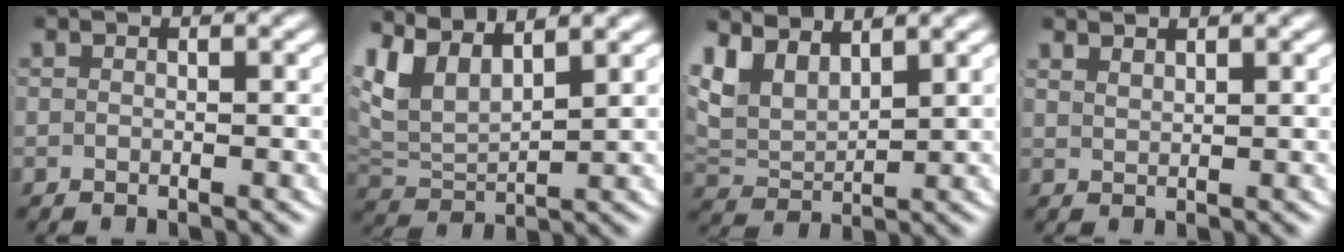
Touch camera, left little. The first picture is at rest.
{"total": 7.3, "force": [2.5, 5.3, 4.3], "torque": [-0.127, -0.008, 0.047]}
{"total": 7.1, "force": [2.3, 5.7, 3.5], "torque": [-0.108, -0.015, 0.040]}
{"total": 1.7, "force": [1.6, -0.2, 0.2], "torque": [-0.002, -0.004, 0.037]}